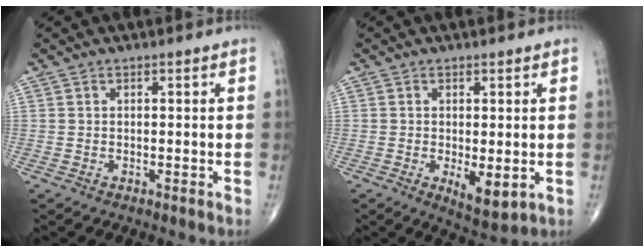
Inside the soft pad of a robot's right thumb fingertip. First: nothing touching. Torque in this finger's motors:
{"motor_torque": [0.90, 0.71, 0.01, -0.19, 0.19]}